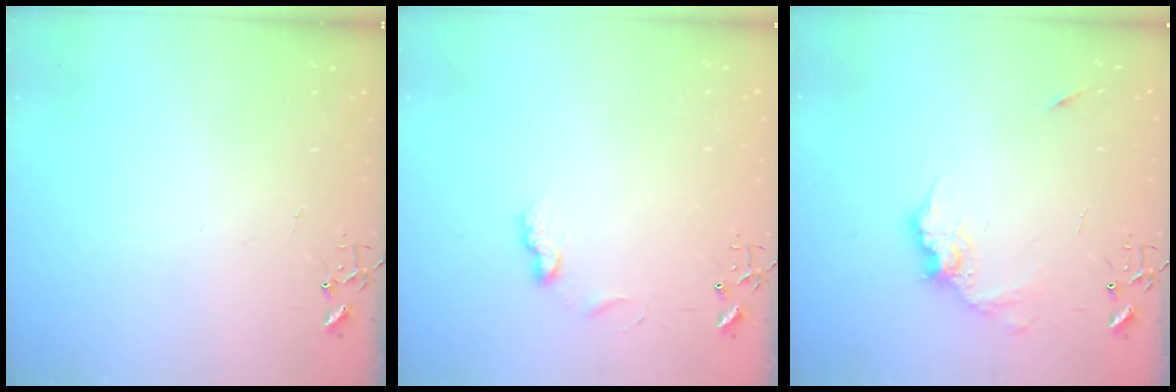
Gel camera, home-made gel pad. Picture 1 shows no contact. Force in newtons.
{"total": 7.6, "press": 7.6, "slide": 0.7}
{"total": 11.5, "press": 11.5, "slide": 0.8}